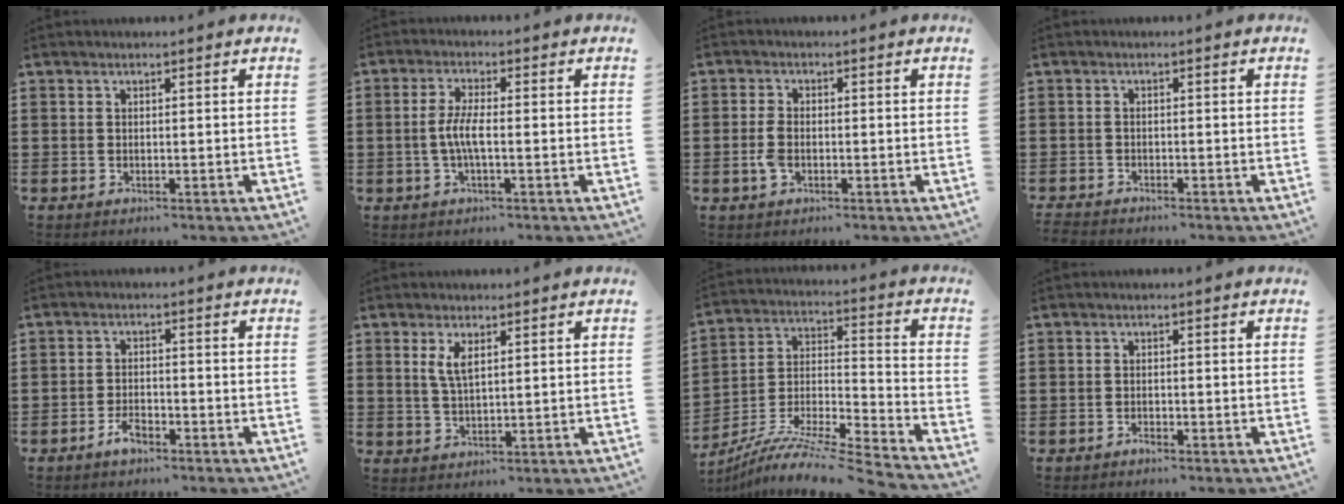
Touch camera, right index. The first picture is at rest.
{"total": 4.2, "force": [-1.0, 0.7, 4.0], "torque": [-0.094, -0.007, -0.027]}
{"total": 3.0, "force": [-0.8, 1.5, 2.4], "torque": [-0.067, -0.005, -0.021]}
{"total": 1.5, "force": [-1.5, 0.1, -0.1], "torque": [-0.003, 0.001, -0.033]}
{"total": 3.1, "force": [-2.1, 1.2, 1.9], "torque": [-0.041, 0.002, -0.041]}
{"total": 3.4, "force": [1.4, 1.1, 2.9], "torque": [-0.062, 0.004, 0.022]}
{"total": 9.8, "force": [-8.7, 0.5, 4.5], "torque": [-0.083, 0.001, -0.176]}
{"total": 1.0, "force": [-0.9, 0.3, 0.4], "torque": [-0.011, -0.003, -0.017]}